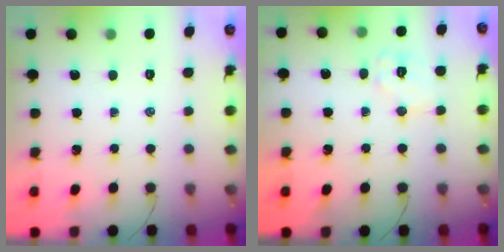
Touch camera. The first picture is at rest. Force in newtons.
{"total": 7.3, "press": 7.2, "slide": 1.0}